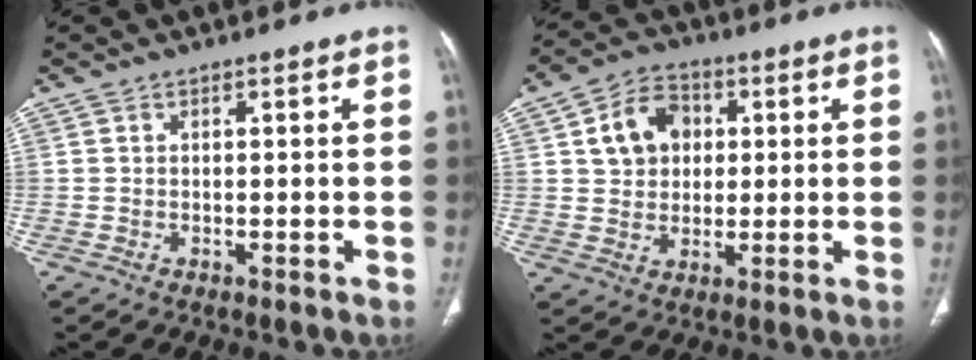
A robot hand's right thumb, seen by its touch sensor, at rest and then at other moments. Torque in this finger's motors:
{"motor_torque": [-0.11, 0.35, 0.08, -0.02, 0.10]}